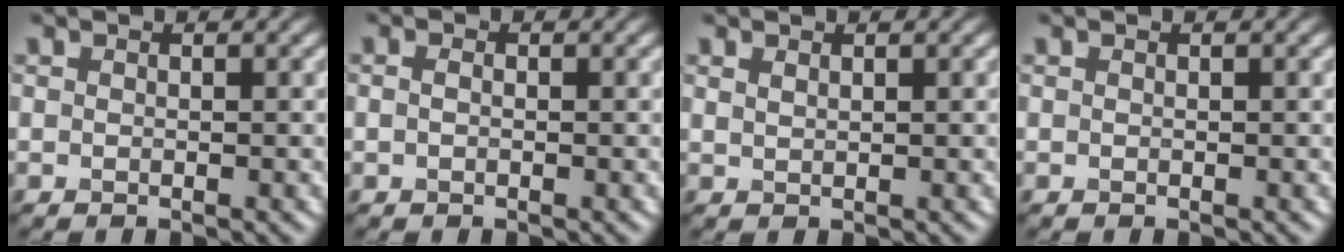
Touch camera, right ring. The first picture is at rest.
{"total": 0.9, "force": [0.1, 0.6, 0.6], "torque": [-0.016, -0.002, -0.002]}
{"total": 0.7, "force": [0.6, 0.2, 0.3], "torque": [-0.009, 0.000, 0.014]}
{"total": 0.0}